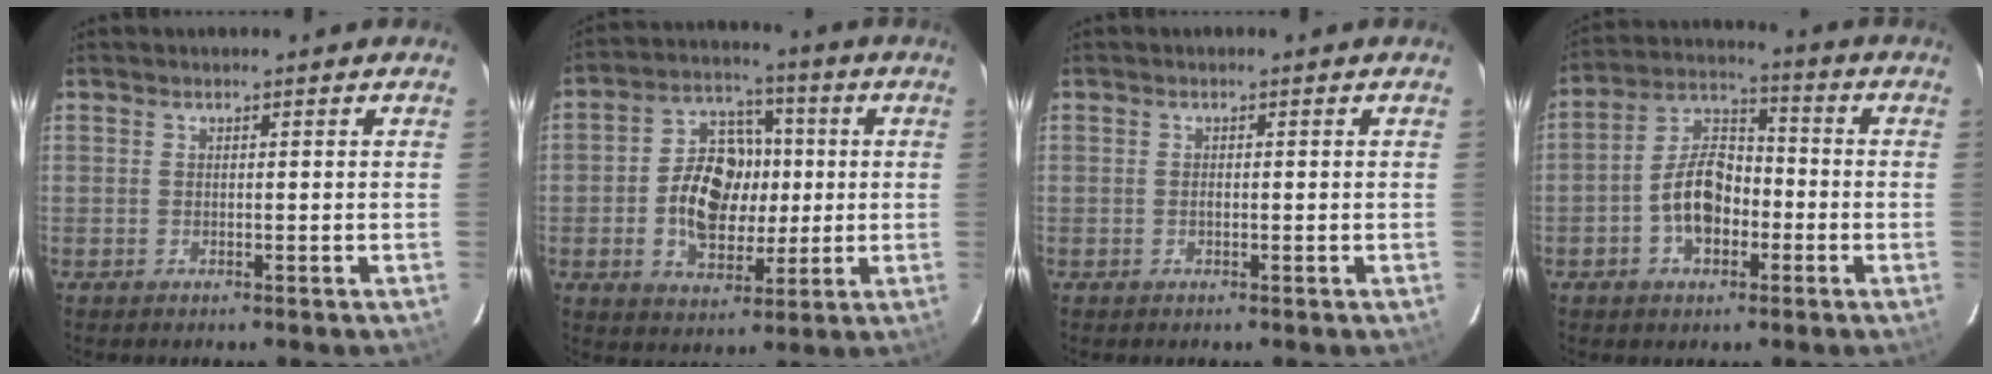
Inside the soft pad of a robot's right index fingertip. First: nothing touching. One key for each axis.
{"total": 13.2, "fx": -0.5, "fy": 9.4, "fz": 9.2, "tx": -0.177, "ty": 0.029, "tz": -0.001}
{"total": 0.6, "fx": -0.2, "fy": 0.3, "fz": 0.4, "tx": -0.007, "ty": 0.000, "tz": -0.003}
{"total": 10.1, "fx": -3.3, "fy": 6.2, "fz": 7.2, "tx": -0.140, "ty": 0.028, "tz": -0.053}